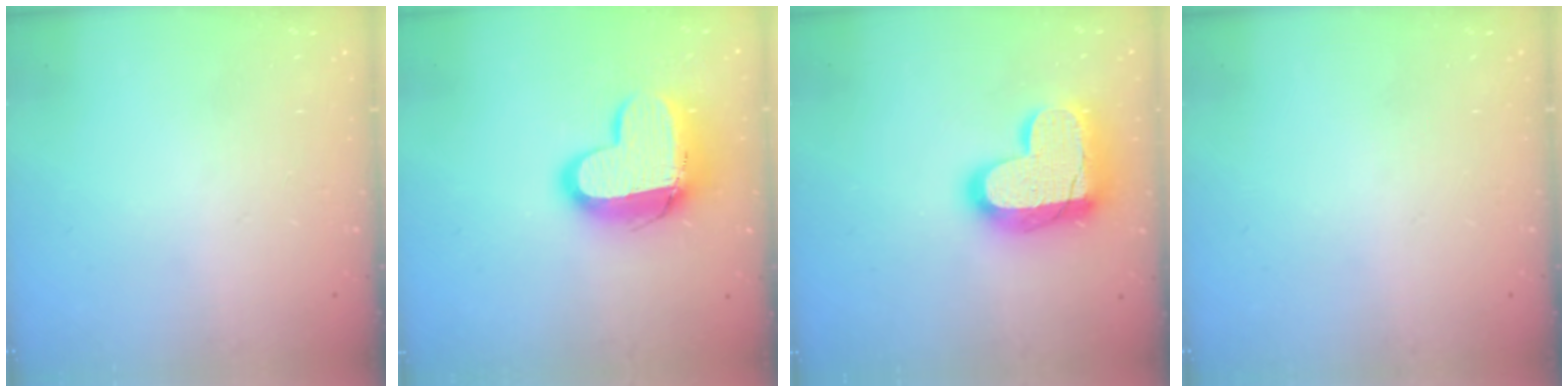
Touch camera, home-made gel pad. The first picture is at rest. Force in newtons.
{"total": 14.8, "press": 14.7, "slide": 1.2}
{"total": 19.3, "press": 19.2, "slide": 1.5}
{"total": 0.0}